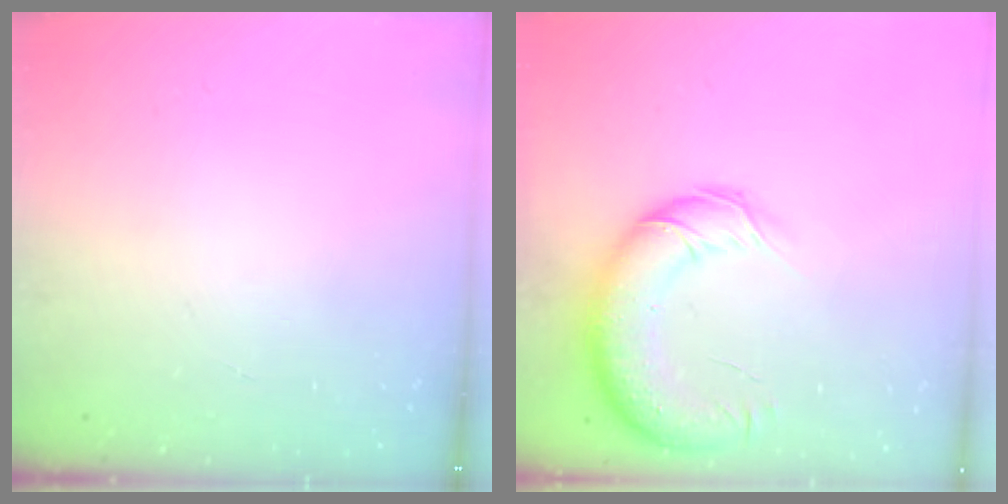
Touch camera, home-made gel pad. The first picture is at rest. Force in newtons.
{"total": 15.6, "press": 15.2, "slide": 3.6}